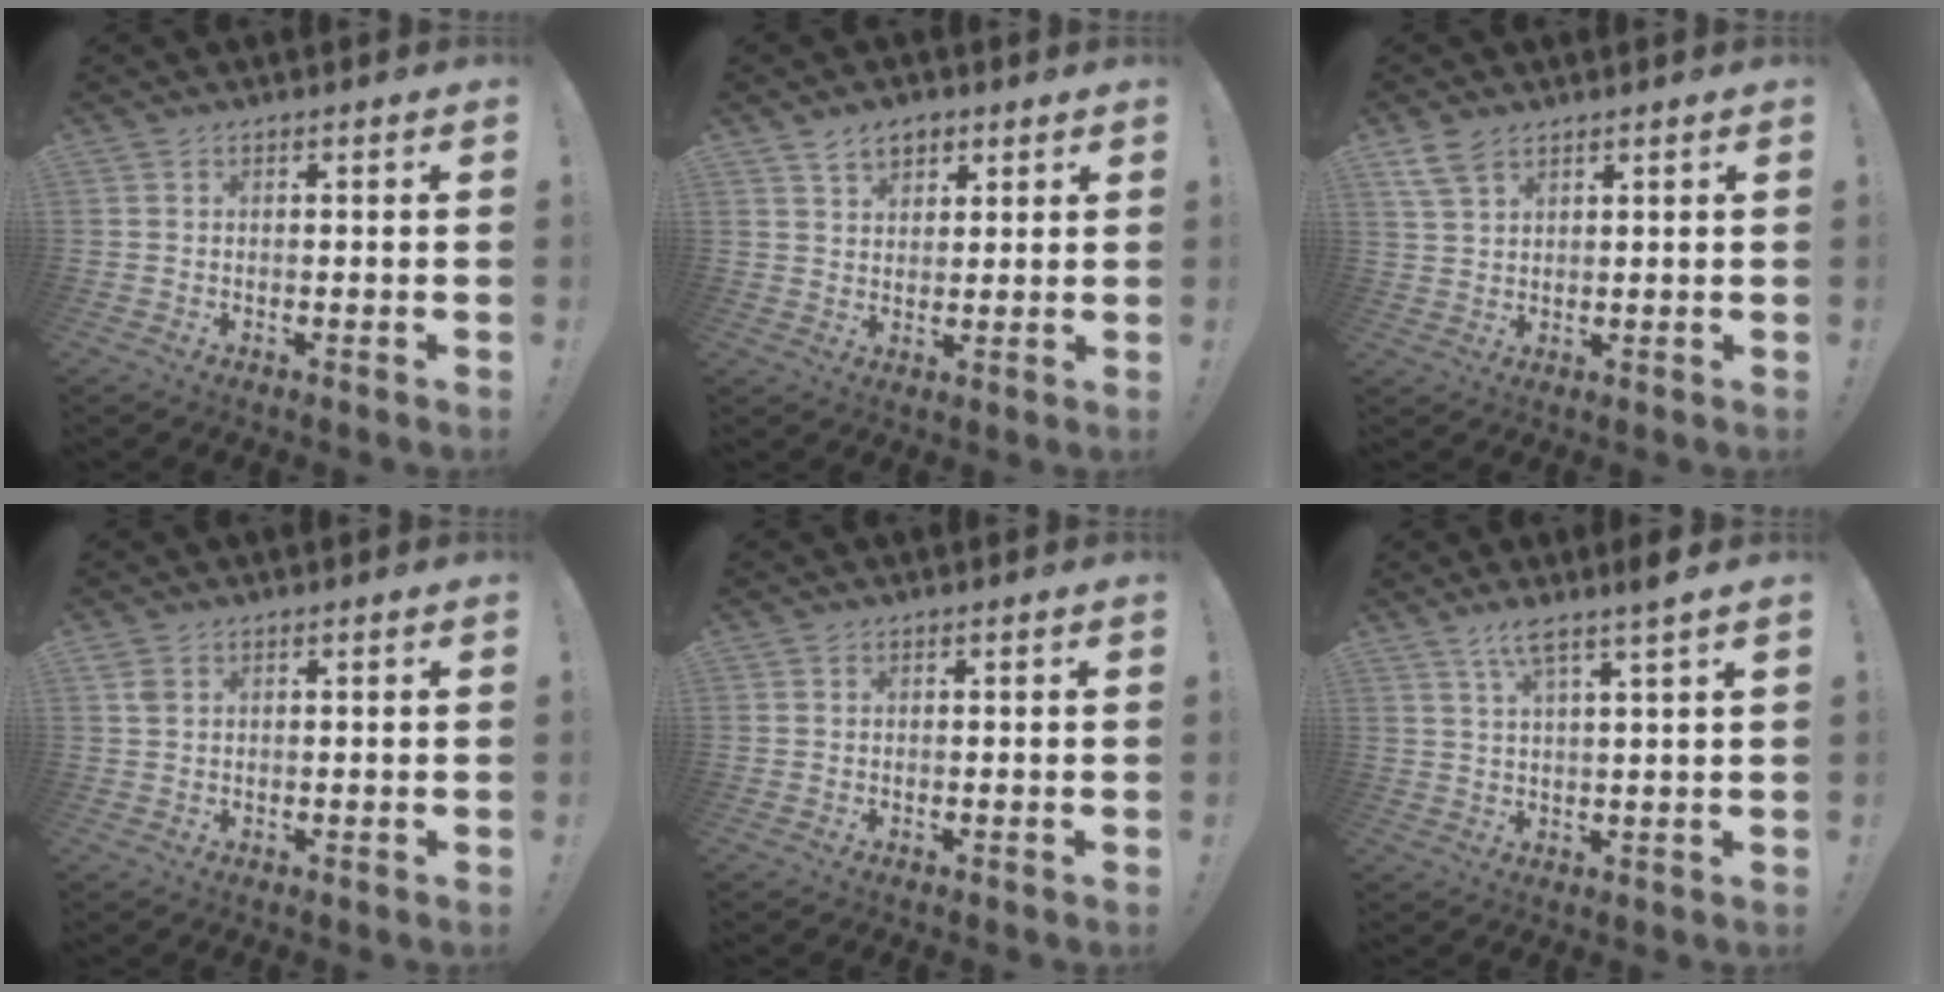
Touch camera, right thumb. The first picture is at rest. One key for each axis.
{"total": 6.2, "fx": 3.9, "fy": 3.9, "fz": 2.8, "tx": -0.043, "ty": -0.011, "tz": 0.071}
{"total": 6.0, "fx": 4.2, "fy": 3.0, "fz": 3.1, "tx": -0.070, "ty": -0.009, "tz": 0.084}
{"total": 1.7, "fx": 0.9, "fy": 1.0, "fz": 1.1, "tx": -0.020, "ty": 0.001, "tz": 0.015}
{"total": 0.0}
{"total": 5.7, "fx": 3.8, "fy": -0.7, "fz": 4.1, "tx": -0.079, "ty": -0.016, "tz": 0.062}